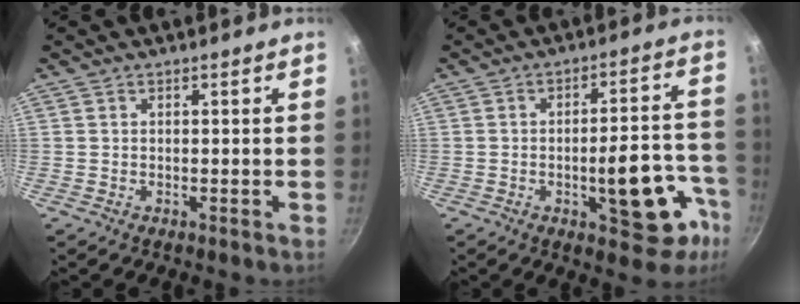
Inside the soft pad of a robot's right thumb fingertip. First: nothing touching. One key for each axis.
{"total": 15.0, "fx": -5.9, "fy": 6.4, "fz": 12.3, "tx": -0.108, "ty": 0.042, "tz": -0.074}